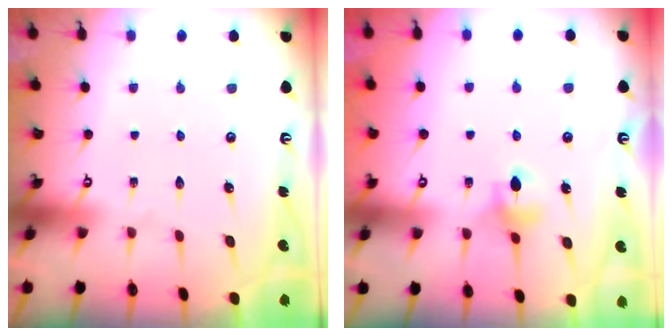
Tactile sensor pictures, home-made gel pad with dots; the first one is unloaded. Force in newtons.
{"total": 6.5, "press": 6.4, "slide": 0.7}